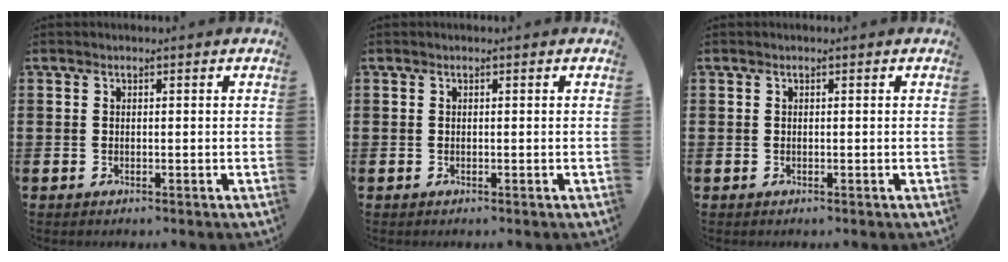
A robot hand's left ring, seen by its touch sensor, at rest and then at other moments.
{"total": 0.0}
{"total": 0.0}